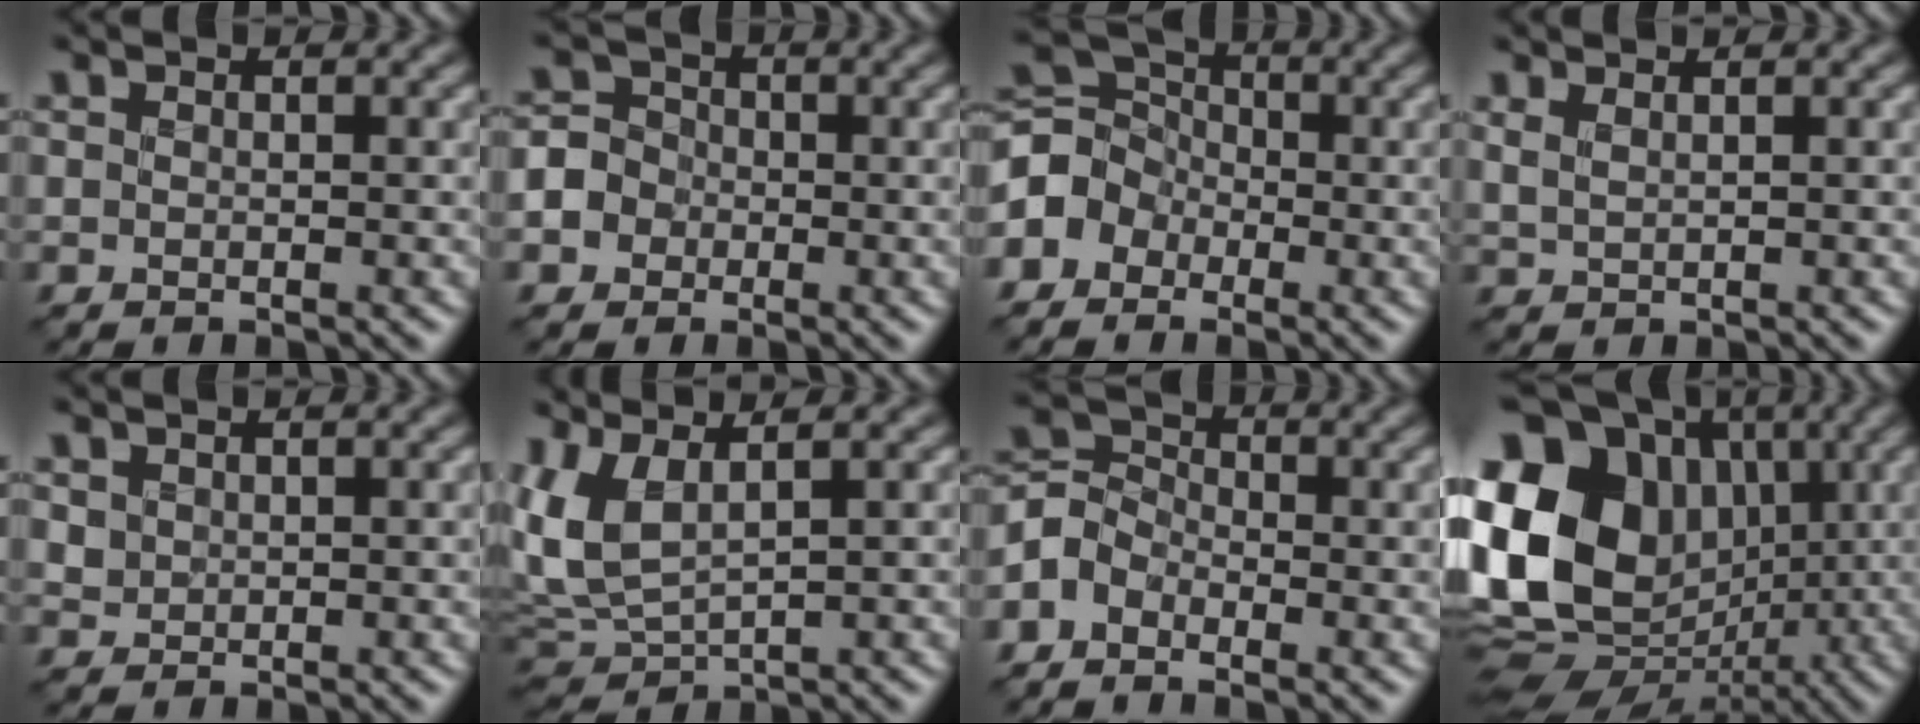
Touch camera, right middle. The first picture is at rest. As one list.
[{"total": 4.8, "force": [-2.1, 4.2, 0.6], "torque": [0.013, 0.015, -0.065]}, {"total": 3.6, "force": [-2.0, 2.9, 0.8], "torque": [-0.007, 0.011, -0.058]}, {"total": 0.9, "force": [0.7, 0.1, 0.6], "torque": [-0.013, 0.003, 0.016]}, {"total": 2.1, "force": [0.8, 1.6, 1.0], "torque": [-0.048, 0.008, 0.024]}, {"total": 5.0, "force": [1.1, 2.2, 4.3], "torque": [-0.107, 0.003, 0.018]}, {"total": 2.6, "force": [-2.0, 1.5, 0.3], "torque": [0.002, 0.011, -0.052]}, {"total": 16.5, "force": [0.5, 12.9, 10.4], "torque": [-0.215, 0.023, -0.005]}]